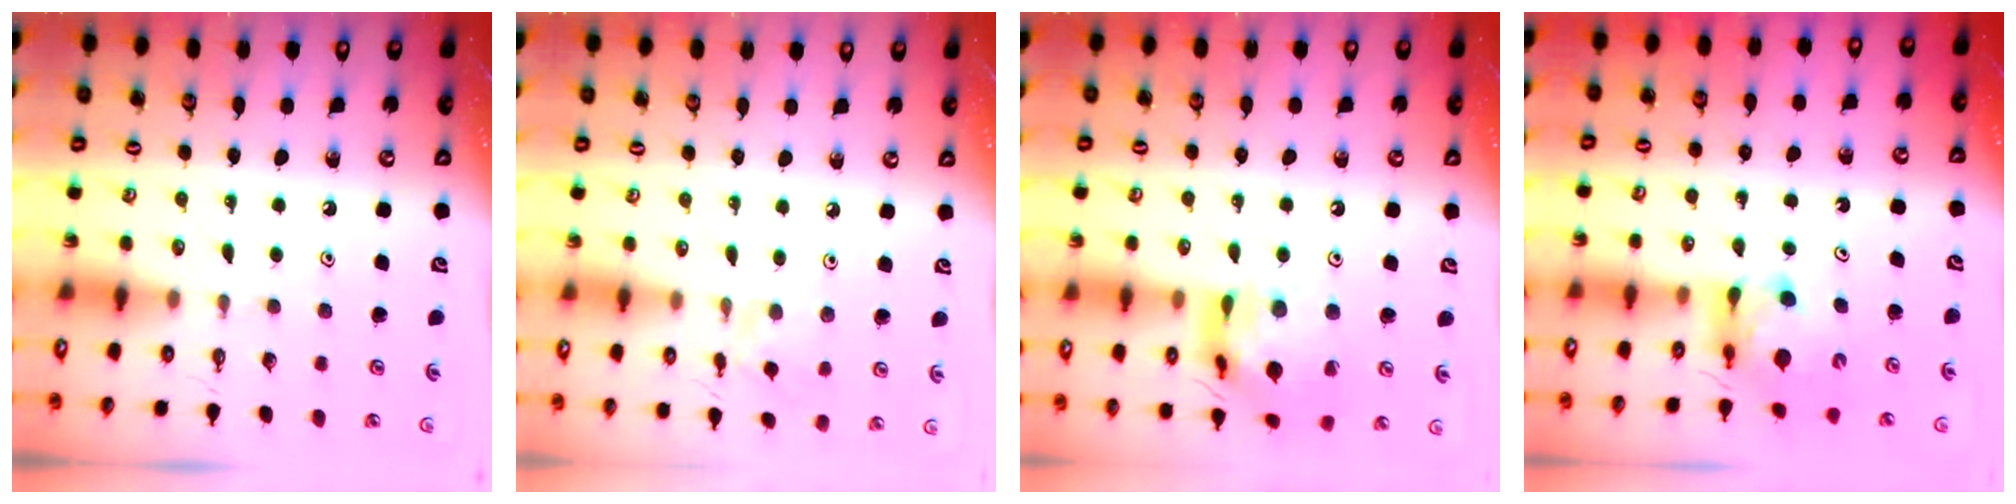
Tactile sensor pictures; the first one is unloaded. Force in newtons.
{"total": 3.0, "press": 2.9, "slide": 0.6}
{"total": 15.0, "press": 14.9, "slide": 1.4}
{"total": 5.7, "press": 5.6, "slide": 0.6}